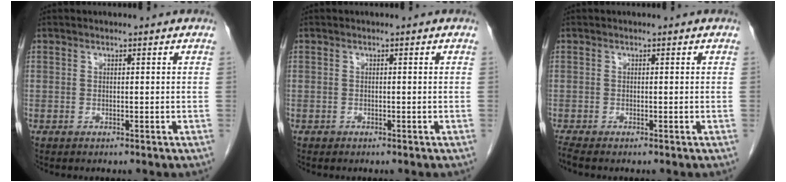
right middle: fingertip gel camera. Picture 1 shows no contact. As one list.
[{"total": 0.0}, {"total": 1.1, "force": [-1.0, -0.2, 0.3], "torque": [-0.017, -0.006, -0.022]}]